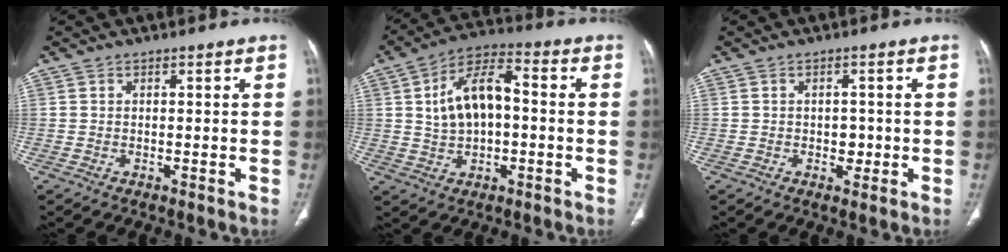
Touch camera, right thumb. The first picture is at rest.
{"total": 11.8, "force": [0.8, 6.7, 9.7], "torque": [-0.164, 0.025, 0.008]}
{"total": 2.3, "force": [-0.5, 1.8, 1.4], "torque": [-0.004, 0.002, -0.006]}